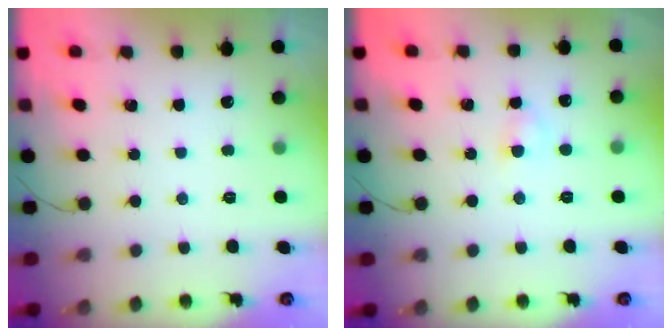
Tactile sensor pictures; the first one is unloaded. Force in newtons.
{"total": 2.6, "press": 2.4, "slide": 1.1}